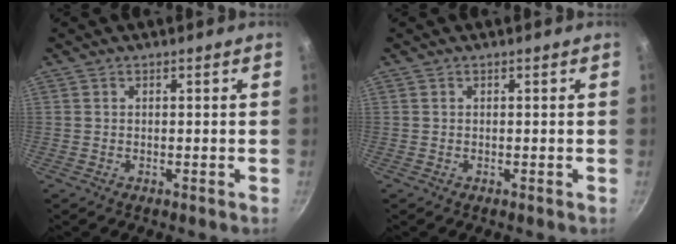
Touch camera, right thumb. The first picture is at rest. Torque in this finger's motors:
{"motor_torque": [-0.01, 0.00, -0.03, 0.00, 0.01]}